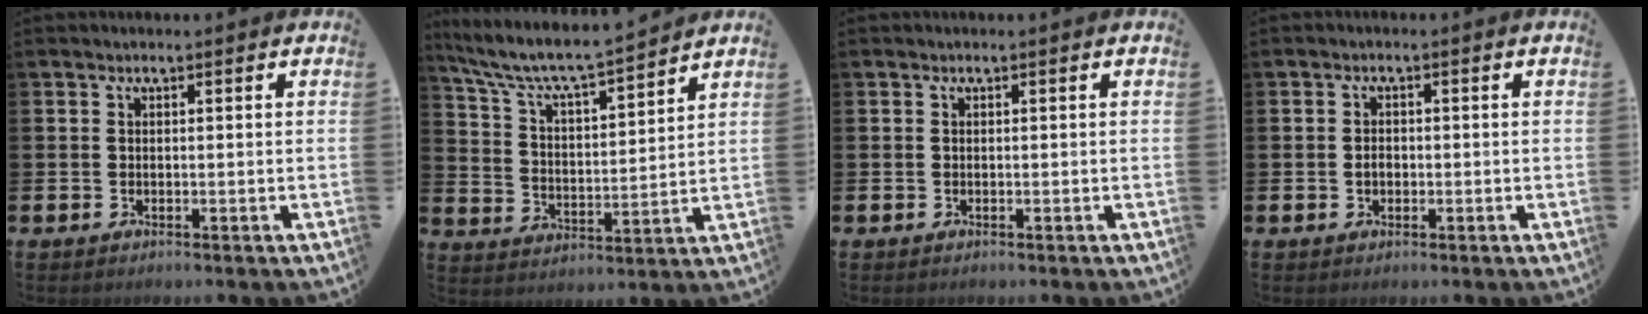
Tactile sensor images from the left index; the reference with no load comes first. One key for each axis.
{"total": 7.2, "fx": 6.9, "fy": 0.5, "fz": 2.3, "tx": -0.078, "ty": -0.052, "tz": 0.115}
{"total": 0.0}
{"total": 1.4, "fx": -0.2, "fy": 1.0, "fz": 0.9, "tx": -0.007, "ty": 0.004, "tz": -0.007}